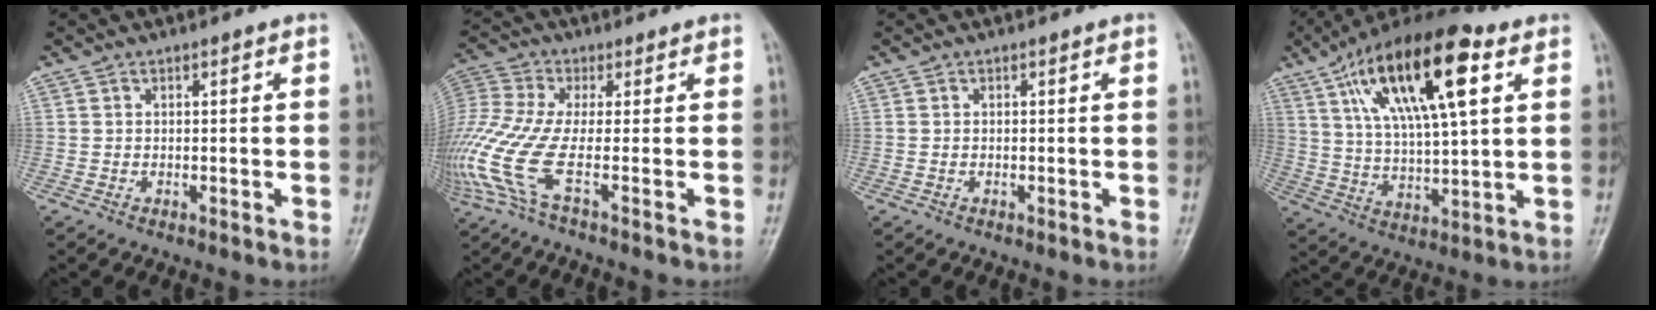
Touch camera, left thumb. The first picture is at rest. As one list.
[{"total": 11.4, "force": [-3.2, 2.1, 10.7], "torque": [-0.286, 0.008, -0.077]}, {"total": 0.0}, {"total": 21.0, "force": [8.8, 7.3, 17.6], "torque": [-0.296, -0.008, 0.151]}]